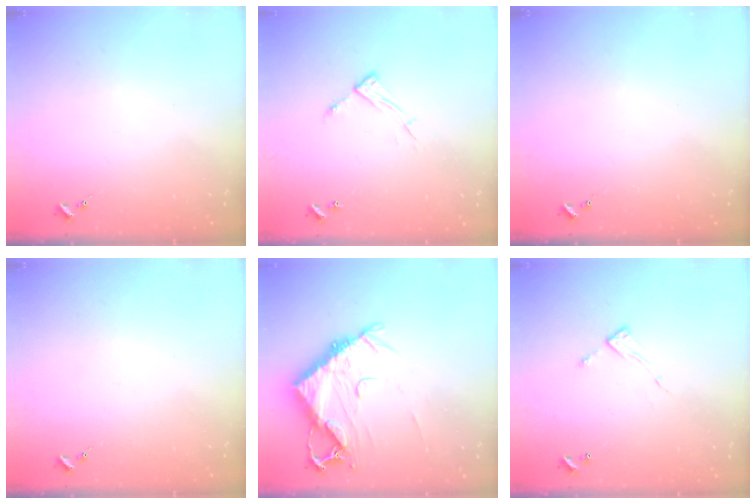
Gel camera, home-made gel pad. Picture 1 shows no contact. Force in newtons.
{"total": 6.3, "press": 6.3, "slide": 0.4}
{"total": 0.0}
{"total": 0.0}
{"total": 13.0, "press": 12.9, "slide": 1.5}
{"total": 6.7, "press": 6.7, "slide": 0.2}